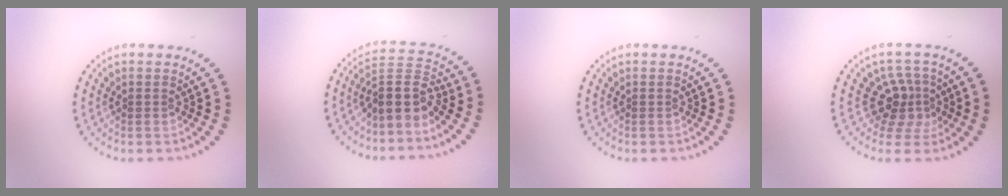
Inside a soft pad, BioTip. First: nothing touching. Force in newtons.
{"total": 3.8, "press": 3.0, "slide": 2.4}
{"total": 0.0}
{"total": 3.2, "press": 2.3, "slide": 2.2}